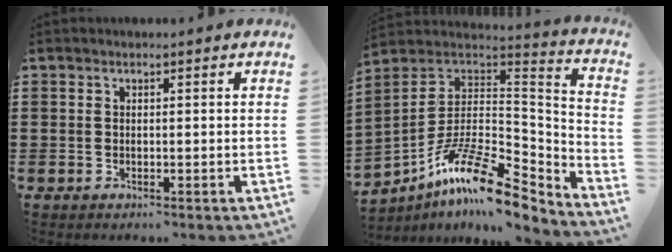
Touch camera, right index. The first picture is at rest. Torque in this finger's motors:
{"motor_torque": [-0.76, 0.85, -1.05, -0.21]}